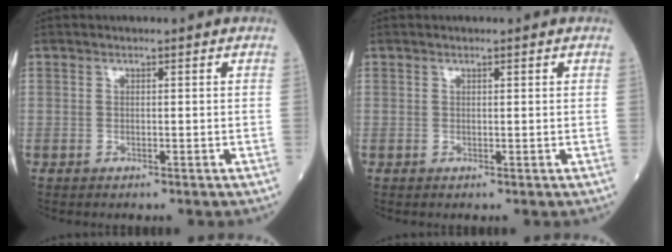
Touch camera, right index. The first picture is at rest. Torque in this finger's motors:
{"motor_torque": [-0.27, -0.05, 0.00, -0.01]}